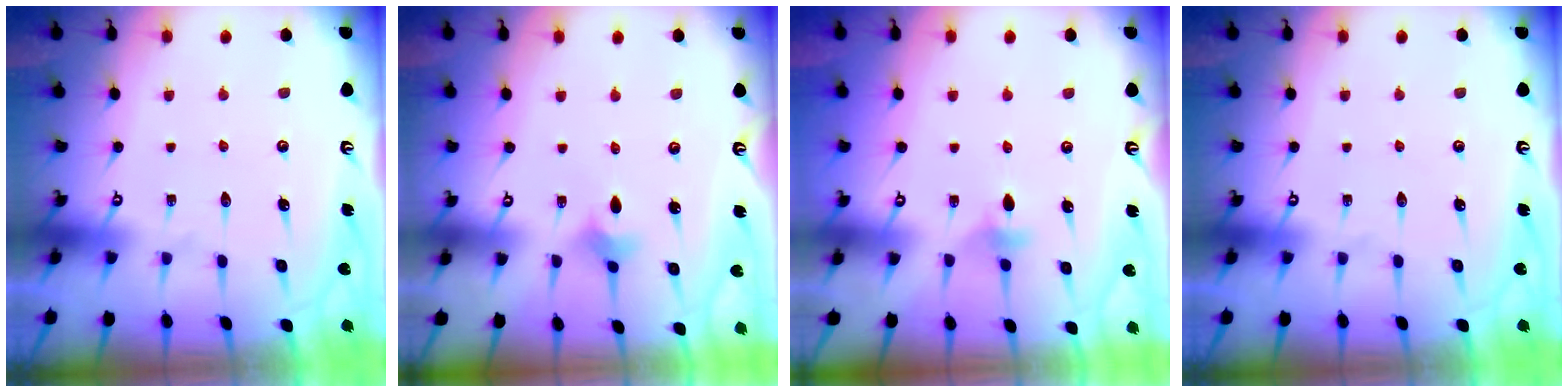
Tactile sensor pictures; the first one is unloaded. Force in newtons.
{"total": 3.0, "press": 2.9, "slide": 0.5}
{"total": 4.9, "press": 4.8, "slide": 1.0}
{"total": 0.0}